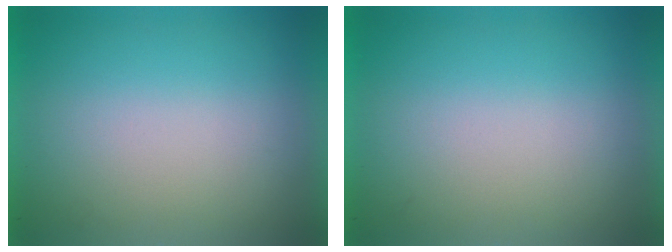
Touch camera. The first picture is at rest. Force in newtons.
{"total": 0.0}